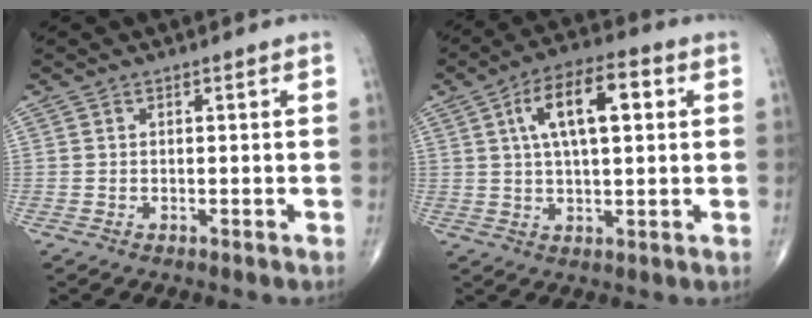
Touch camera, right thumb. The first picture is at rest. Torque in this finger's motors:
{"motor_torque": [0.20, 3.06, 1.20, 0.41, 0.14]}